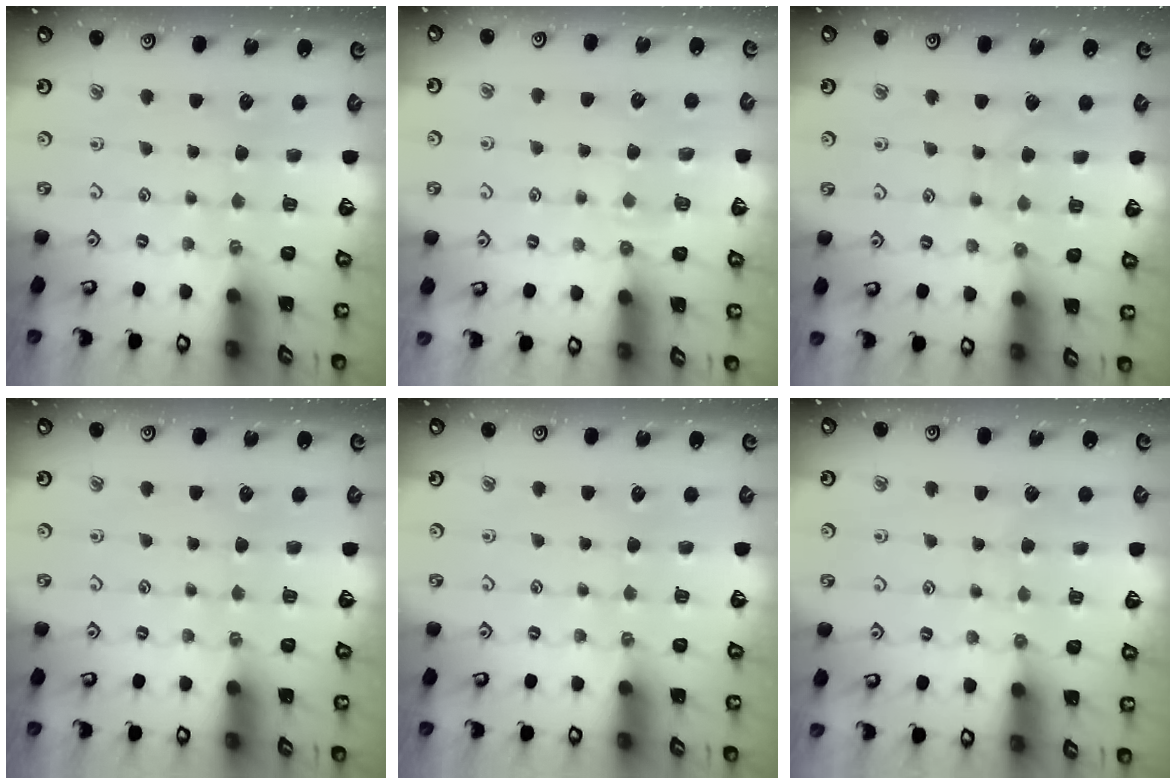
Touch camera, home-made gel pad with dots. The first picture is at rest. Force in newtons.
{"total": 5.7, "press": 5.5, "slide": 1.4}
{"total": 5.4, "press": 5.4, "slide": 0.5}
{"total": 0.0}
{"total": 0.0}
{"total": 5.7, "press": 5.7, "slide": 0.5}